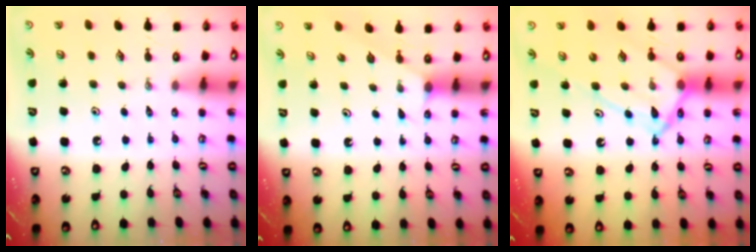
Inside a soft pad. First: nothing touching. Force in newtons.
{"total": 1.7, "press": 1.7, "slide": 0.3}
{"total": 12.4, "press": 12.3, "slide": 1.4}